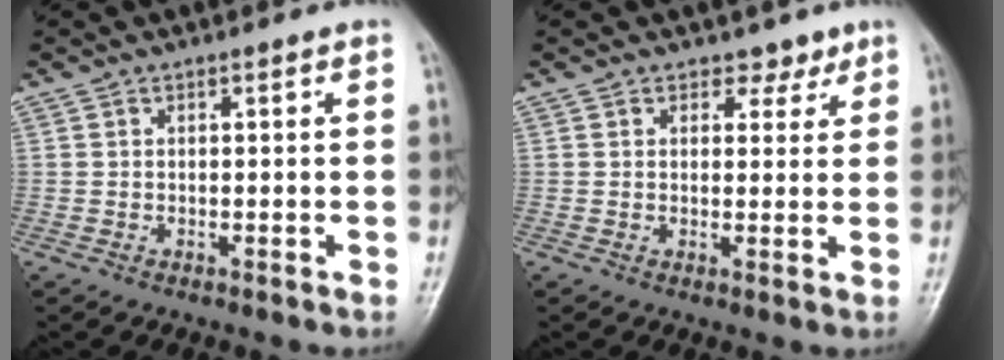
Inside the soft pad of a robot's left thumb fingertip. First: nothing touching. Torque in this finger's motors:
{"motor_torque": [0.03, 0.01, -0.14, -0.13, 0.02]}